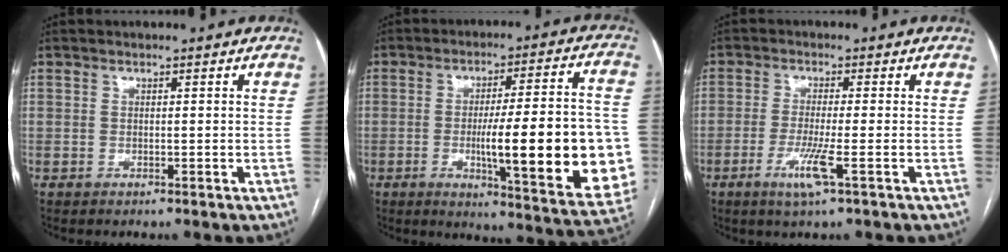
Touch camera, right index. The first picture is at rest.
{"total": 22.2, "force": [-3.7, 3.1, 21.6], "torque": [-0.238, 0.006, -0.039]}
{"total": 5.0, "force": [-2.1, -0.3, 4.6], "torque": [-0.092, -0.014, -0.042]}